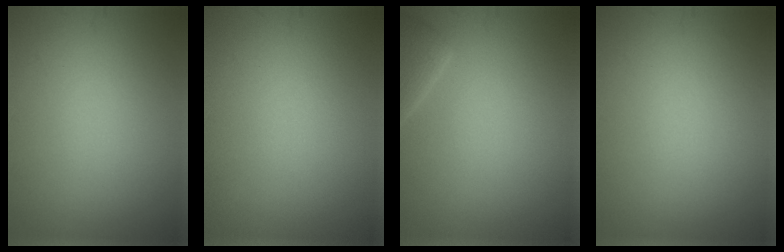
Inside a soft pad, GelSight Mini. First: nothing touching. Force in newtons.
{"total": 0.0}
{"total": 1.6, "press": 1.6, "slide": 0.2}
{"total": 0.0}